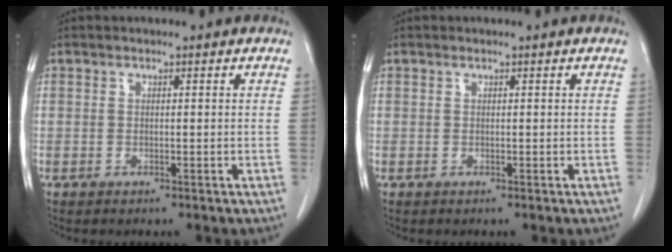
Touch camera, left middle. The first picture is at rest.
{"total": 0.0}